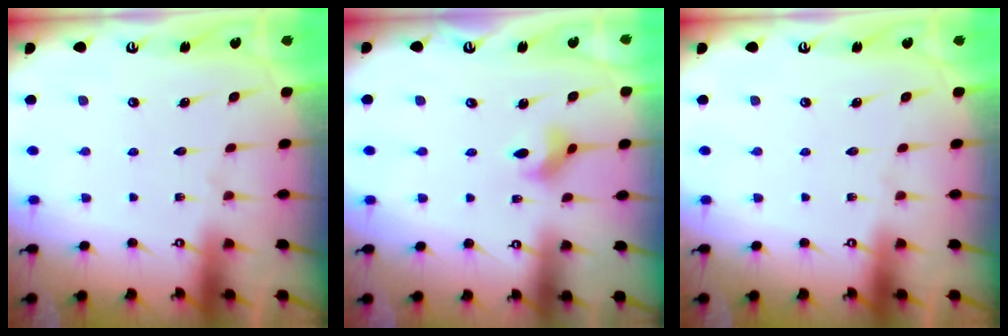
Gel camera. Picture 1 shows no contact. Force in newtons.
{"total": 3.5, "press": 3.4, "slide": 0.7}
{"total": 0.0}